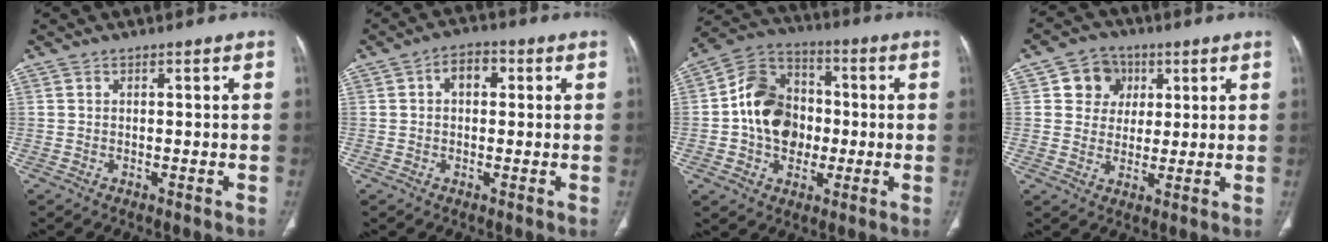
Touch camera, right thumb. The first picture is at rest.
{"total": 4.5, "force": [0.9, 3.0, 3.2], "torque": [-0.037, 0.014, 0.008]}
{"total": 14.7, "force": [-0.8, 11.7, 9.0], "torque": [-0.119, 0.029, -0.019]}
{"total": 7.8, "force": [2.5, 7.0, 2.4], "torque": [-0.001, -0.001, 0.038]}